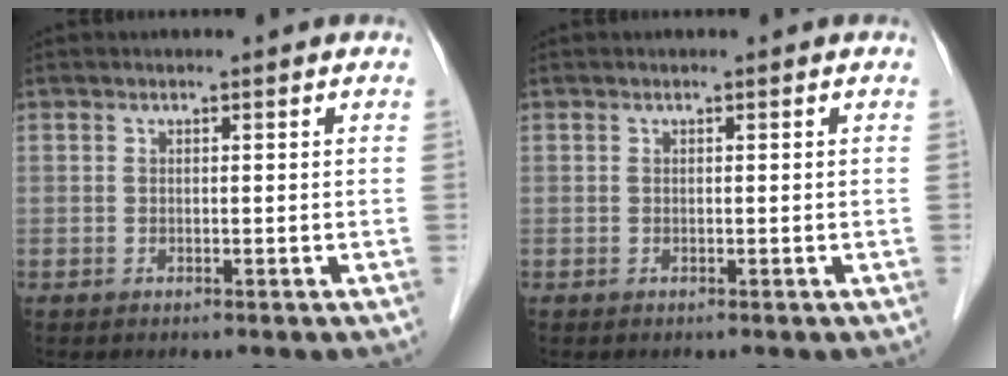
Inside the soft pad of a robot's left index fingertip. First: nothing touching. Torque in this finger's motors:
{"motor_torque": [0.00, 0.00, 0.00, 0.00]}